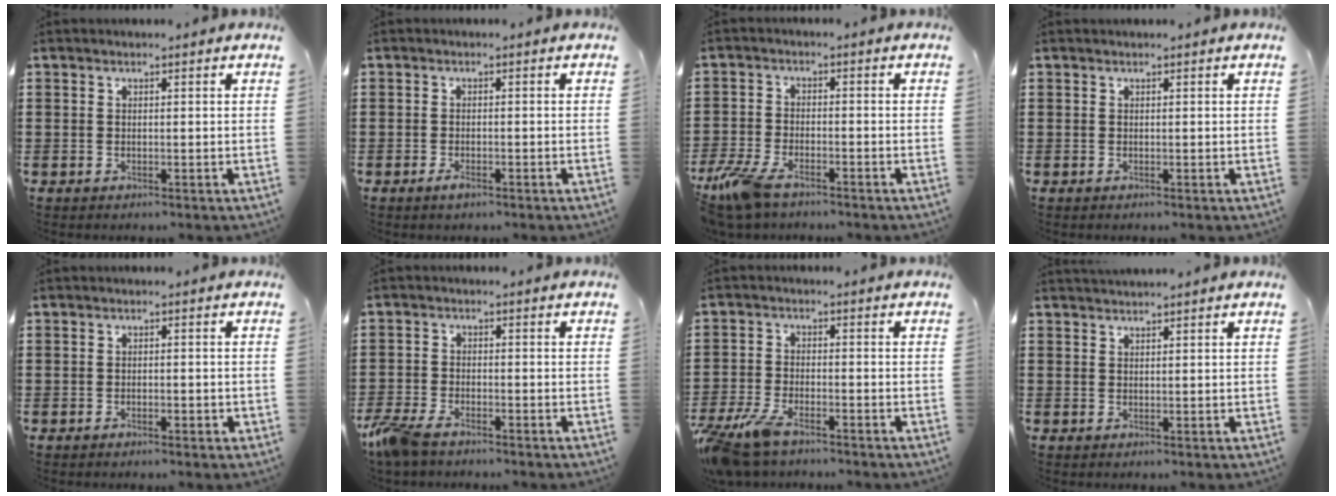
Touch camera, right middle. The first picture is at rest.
{"total": 1.4, "force": [-0.9, 0.5, 1.0], "torque": [-0.028, -0.008, -0.019]}
{"total": 6.4, "force": [-4.8, 2.0, 3.9], "torque": [-0.107, -0.013, -0.097]}
{"total": 0.0}
{"total": 1.0, "force": [-0.7, 0.2, 0.7], "torque": [-0.015, -0.004, -0.012]}
{"total": 4.4, "force": [-3.5, 1.2, 2.3], "torque": [-0.079, -0.010, -0.080]}
{"total": 6.1, "force": [-4.7, 1.6, 3.4], "torque": [-0.103, -0.012, -0.100]}
{"total": 1.1, "force": [1.1, 0.0, -0.1], "torque": [0.001, 0.001, 0.021]}